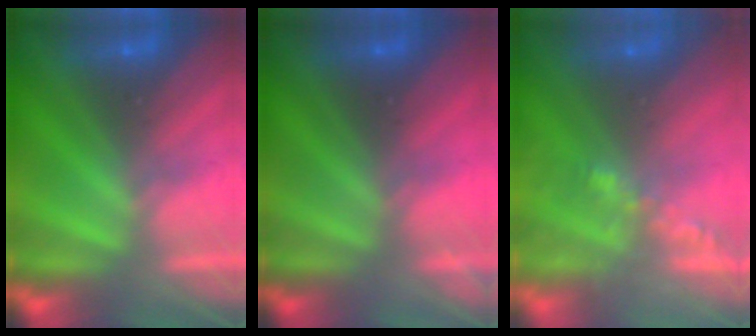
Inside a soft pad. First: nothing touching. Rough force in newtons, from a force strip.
{"total": 2.2}
{"total": 9.1}